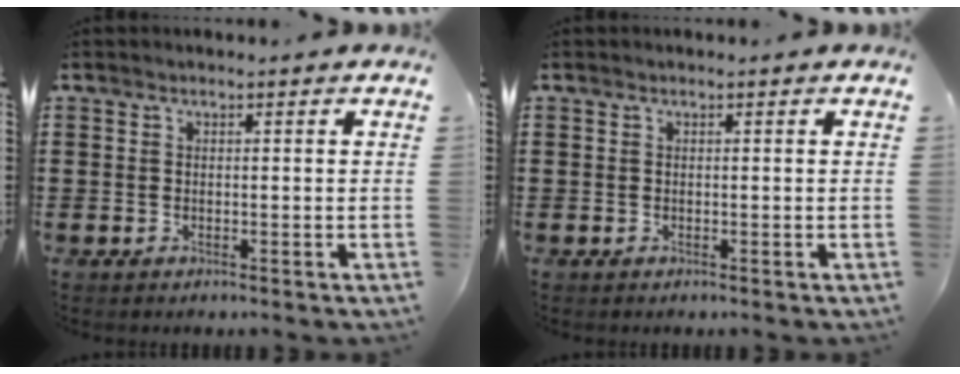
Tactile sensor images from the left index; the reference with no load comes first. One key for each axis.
{"total": 0.0}